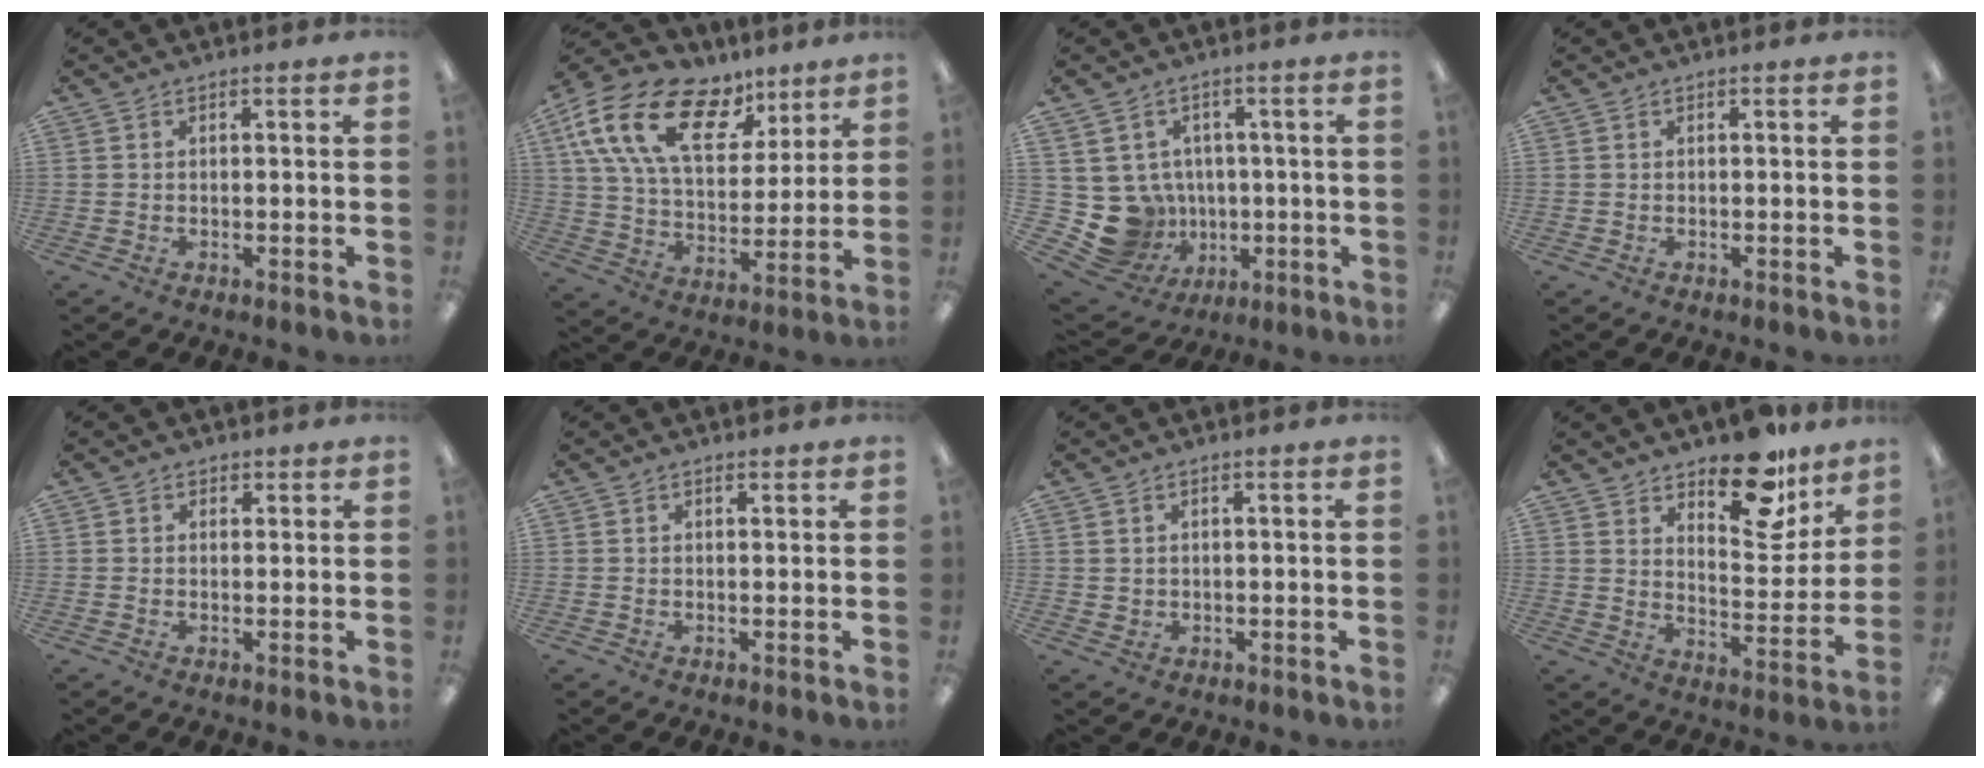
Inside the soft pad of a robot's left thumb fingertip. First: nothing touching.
{"total": 21.6, "force": [11.0, 12.1, 14.0], "torque": [-0.274, -0.039, 0.200]}
{"total": 10.5, "force": [-1.2, 10.0, 3.0], "torque": [-0.095, -0.002, -0.008]}
{"total": 0.0}
{"total": 1.4, "force": [0.7, 1.1, 0.2], "torque": [0.004, -0.001, 0.012]}
{"total": 0.7, "force": [0.5, 0.4, 0.1], "torque": [0.005, -0.003, 0.009]}
{"total": 1.4, "force": [0.8, 1.2, 0.0], "torque": [-0.002, 0.002, 0.013]}
{"total": 16.0, "force": [12.5, 6.8, 7.4], "torque": [-0.091, -0.088, 0.214]}